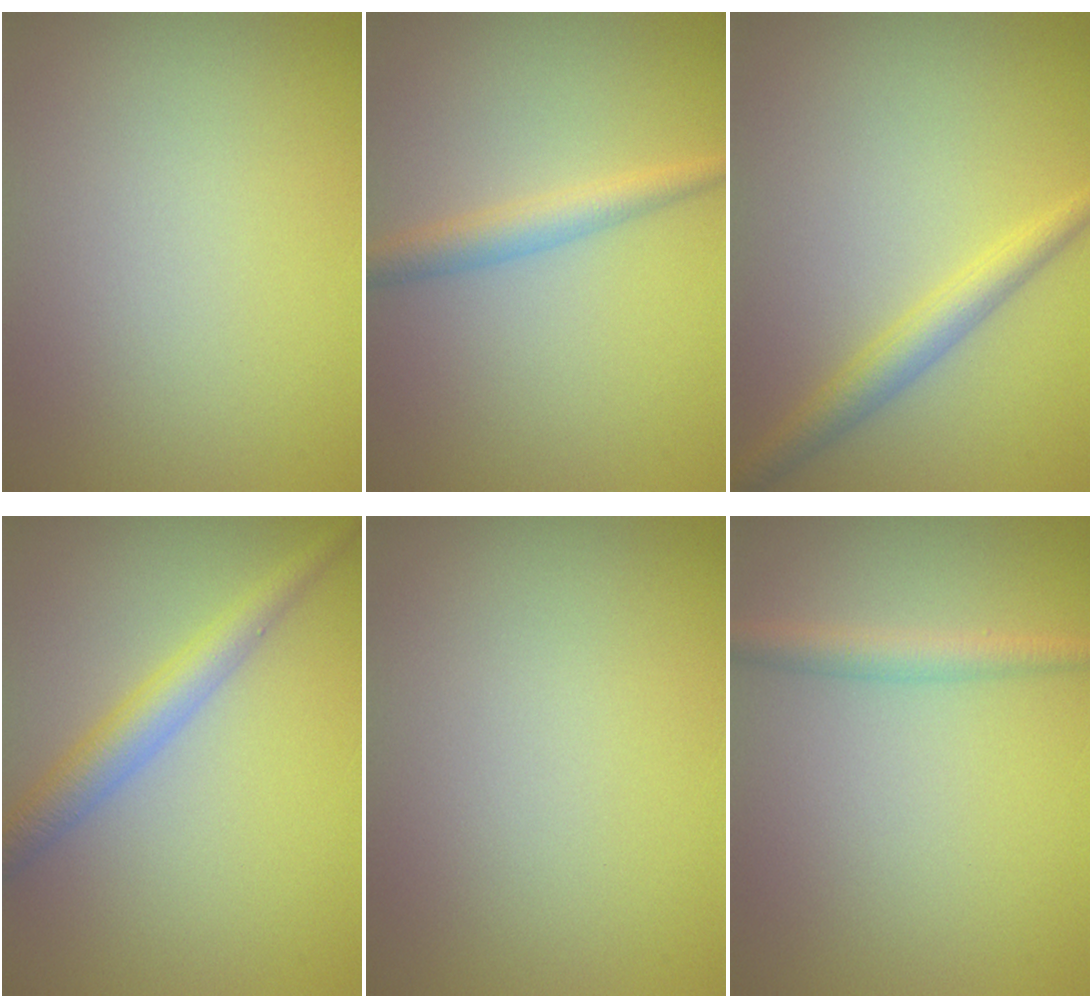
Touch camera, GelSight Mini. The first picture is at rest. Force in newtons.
{"total": 2.4, "press": 2.4, "slide": 0.0}
{"total": 2.7, "press": 2.7, "slide": 0.1}
{"total": 3.3, "press": 3.3, "slide": 0.1}
{"total": 0.0}
{"total": 2.2, "press": 2.2, "slide": 0.1}